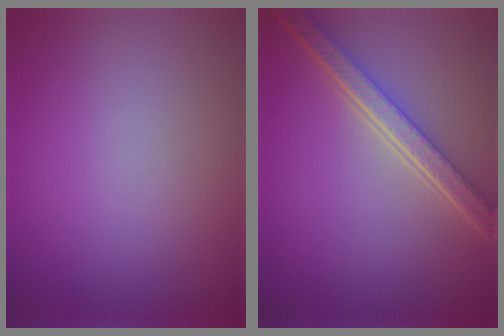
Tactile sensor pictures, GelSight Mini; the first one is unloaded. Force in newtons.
{"total": 5.3, "press": 3.9, "slide": 3.5}